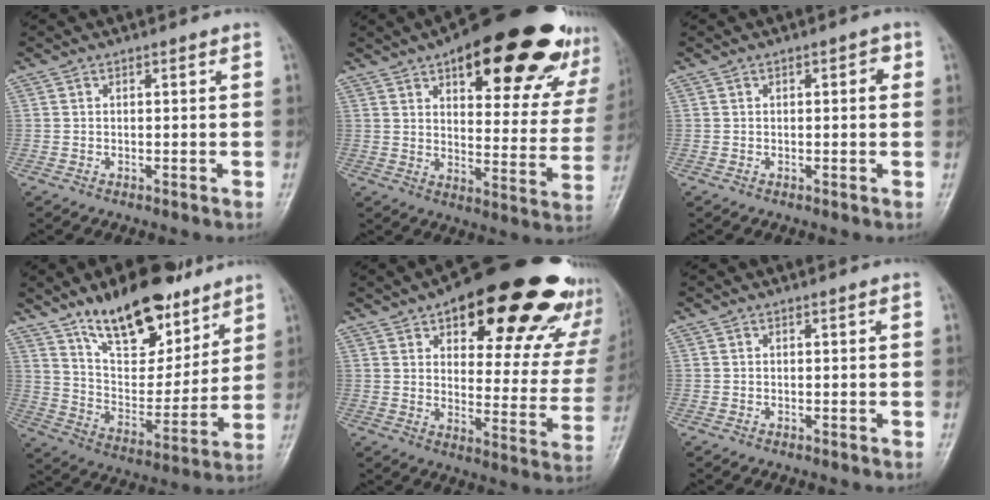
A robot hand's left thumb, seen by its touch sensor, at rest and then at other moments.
{"total": 28.2, "force": [17.9, 10.6, 19.0], "torque": [-0.221, -0.055, 0.240]}
{"total": 2.1, "force": [0.5, 1.0, 1.7], "torque": [-0.013, 0.004, 0.003]}
{"total": 20.1, "force": [13.8, 8.8, 11.7], "torque": [-0.132, -0.074, 0.235]}
{"total": 30.1, "force": [18.3, 12.2, 20.5], "torque": [-0.239, -0.053, 0.245]}
{"total": 0.0}